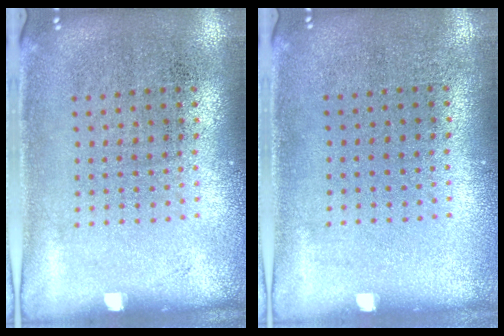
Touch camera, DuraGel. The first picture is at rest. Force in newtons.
{"total": 0.0}